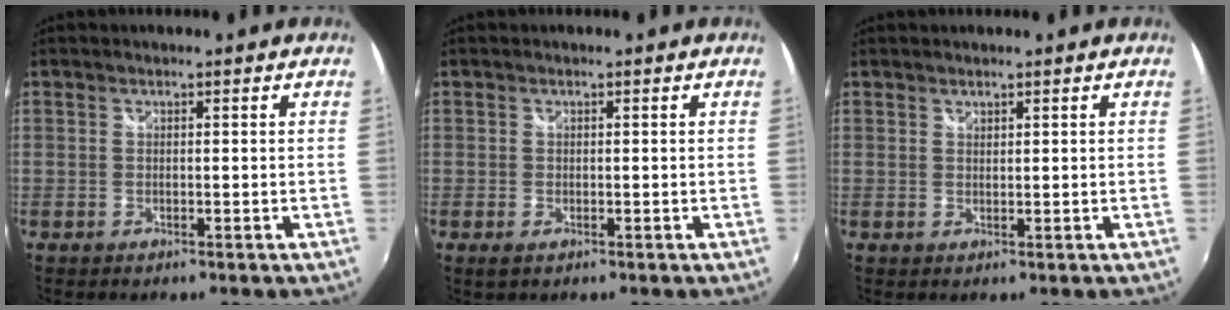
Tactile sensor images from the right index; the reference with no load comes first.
{"total": 1.4, "force": [-0.8, 0.8, 0.9], "torque": [-0.018, -0.005, -0.014]}
{"total": 0.5, "force": [0.5, 0.1, 0.0], "torque": [0.001, 0.000, 0.010]}